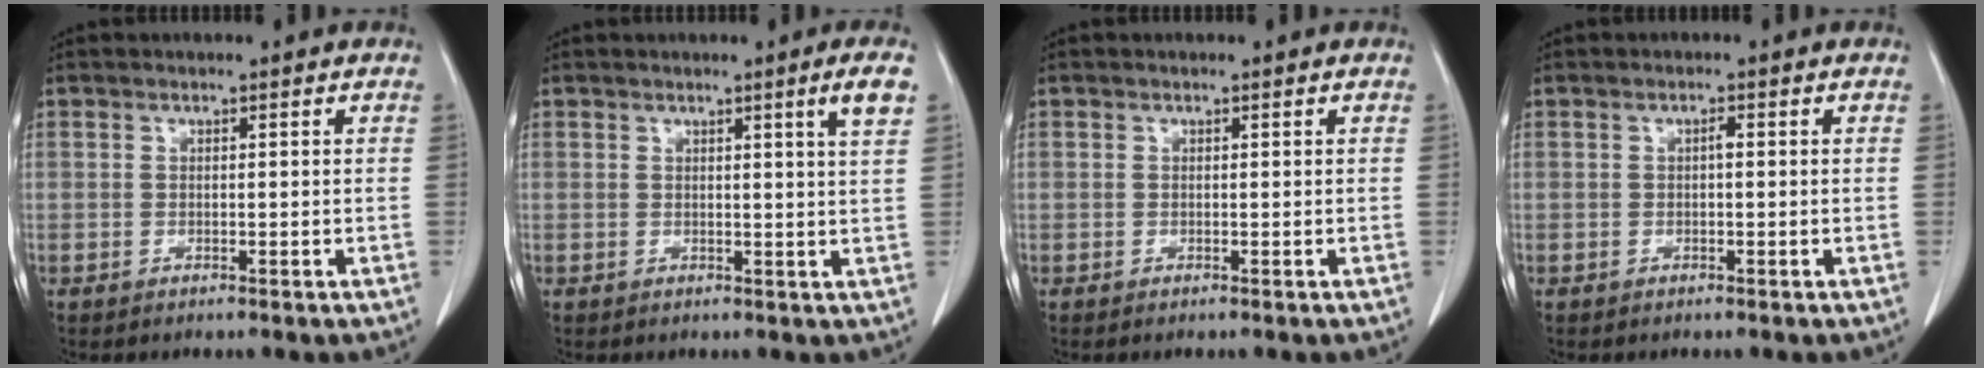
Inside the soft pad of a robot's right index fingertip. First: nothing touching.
{"total": 3.3, "force": [1.7, -0.9, 2.7], "torque": [-0.040, -0.014, 0.024]}
{"total": 0.0}
{"total": 0.7, "force": [0.0, 0.1, 0.7], "torque": [-0.013, 0.001, 0.000]}